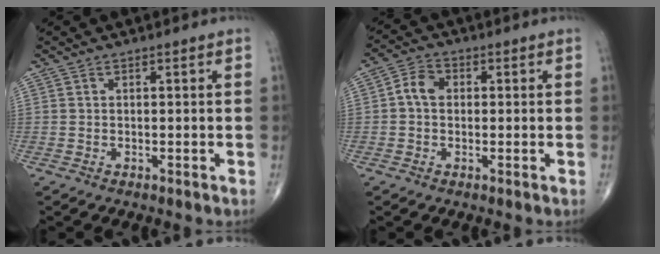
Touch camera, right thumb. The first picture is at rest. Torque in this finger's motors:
{"motor_torque": [-0.13, 0.17, 0.24, -0.01, 0.12]}